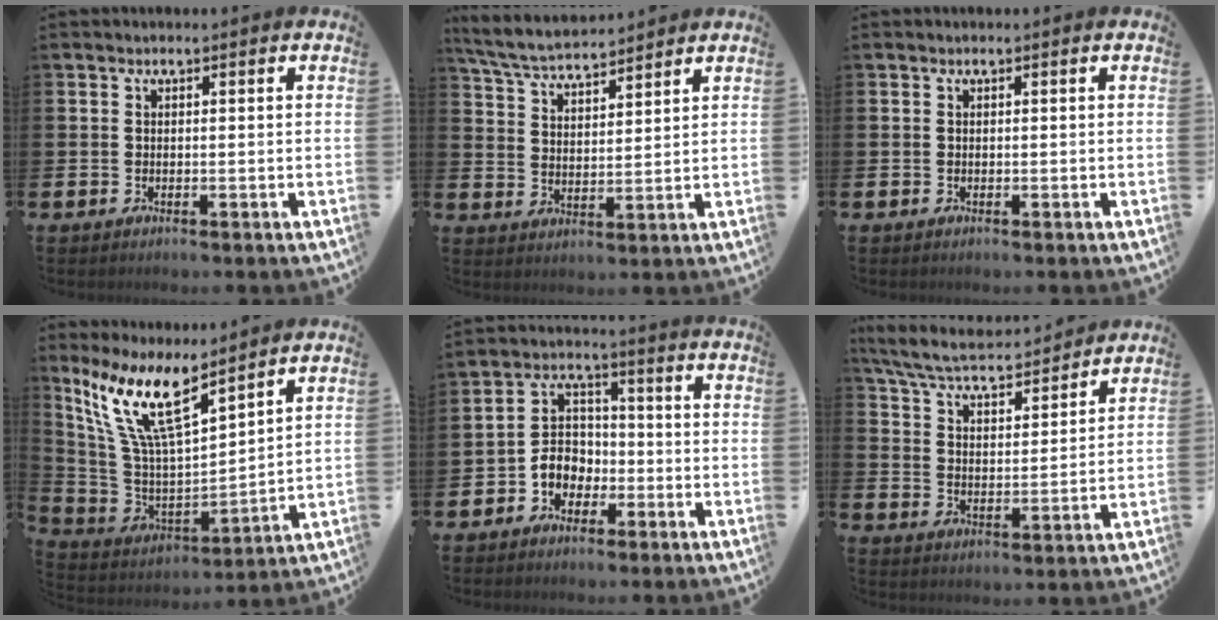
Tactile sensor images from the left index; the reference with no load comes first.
{"total": 5.8, "force": [5.6, 0.7, 1.1], "torque": [-0.050, -0.029, 0.101]}
{"total": 0.0}
{"total": 11.0, "force": [7.7, 2.7, 7.5], "torque": [-0.178, -0.045, 0.135]}
{"total": 4.7, "force": [-1.9, 3.9, 1.8], "torque": [-0.049, 0.010, -0.040]}
{"total": 6.2, "force": [5.7, 1.2, 2.1], "torque": [-0.072, -0.042, 0.096]}